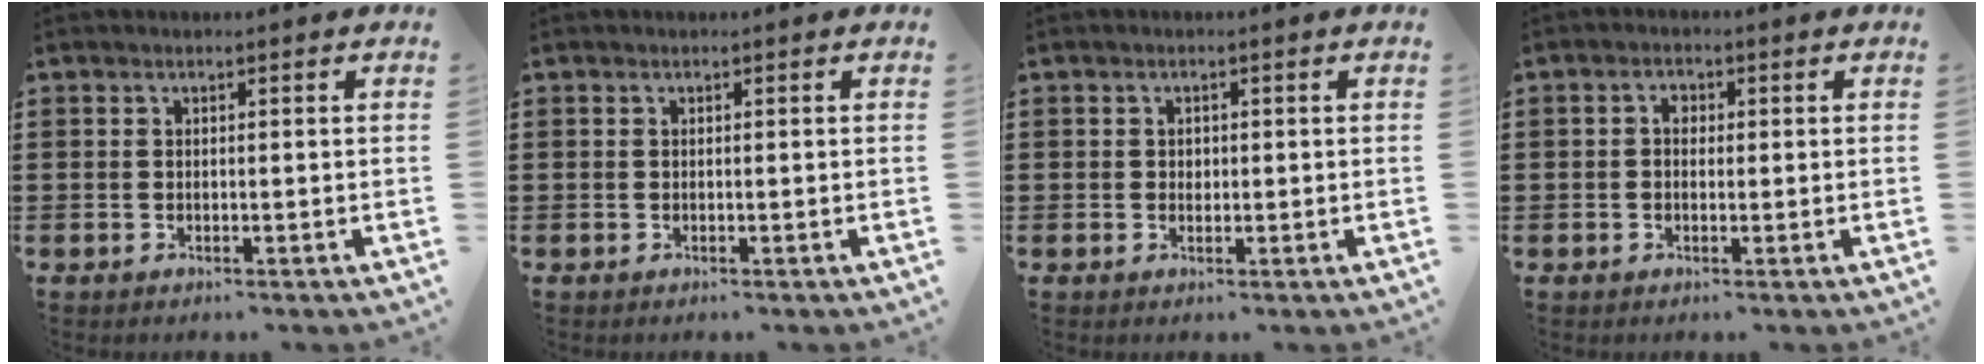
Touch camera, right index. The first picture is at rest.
{"total": 0.0}
{"total": 0.9, "force": [0.1, 0.8, 0.5], "torque": [-0.012, 0.004, 0.002]}
{"total": 1.7, "force": [-0.1, 1.1, 1.3], "torque": [-0.026, 0.007, -0.003]}